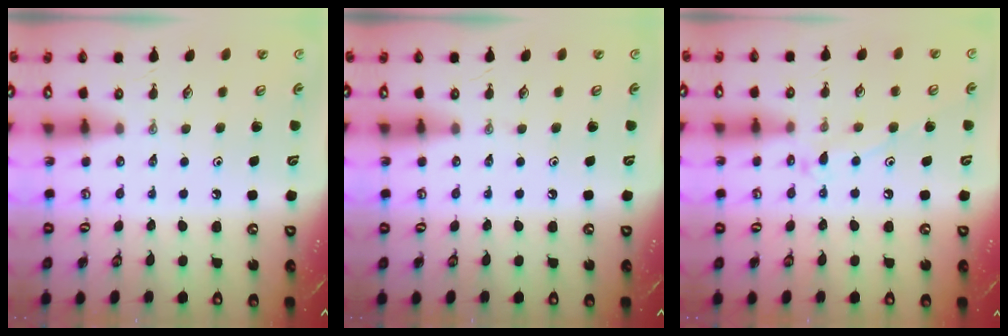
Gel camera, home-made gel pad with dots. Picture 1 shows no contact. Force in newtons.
{"total": 0.0}
{"total": 9.2, "press": 9.2, "slide": 0.6}